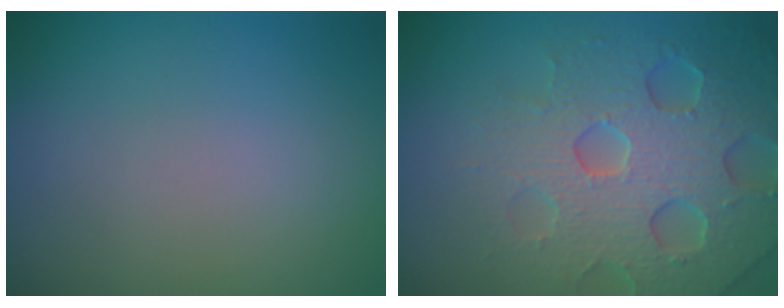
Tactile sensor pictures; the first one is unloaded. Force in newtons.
{"total": 7.3, "press": 7.2, "slide": 1.5}